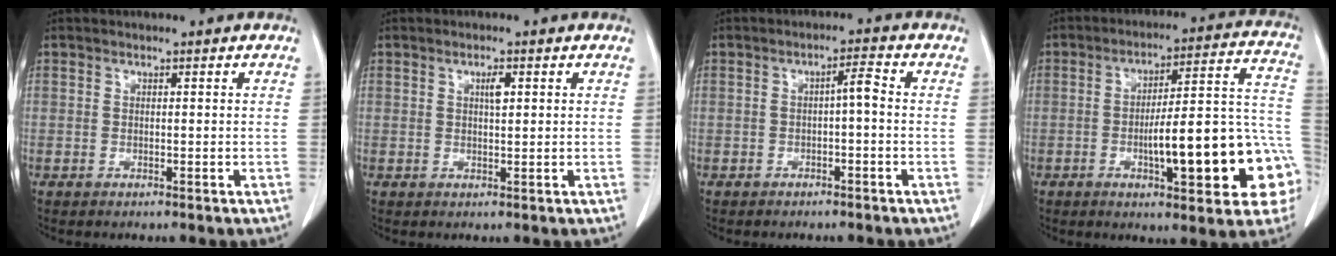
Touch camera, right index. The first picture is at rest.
{"total": 1.7, "force": [0.6, 0.4, 1.6], "torque": [-0.027, 0.001, 0.010]}
{"total": 2.5, "force": [-0.4, 0.4, 2.5], "torque": [-0.038, 0.008, -0.008]}
{"total": 19.4, "force": [-5.5, 3.9, 18.2], "torque": [-0.174, 0.041, -0.064]}